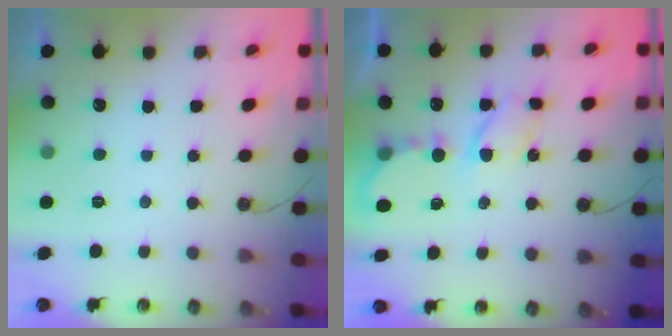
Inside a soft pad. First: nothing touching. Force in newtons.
{"total": 6.2, "press": 6.2, "slide": 0.4}